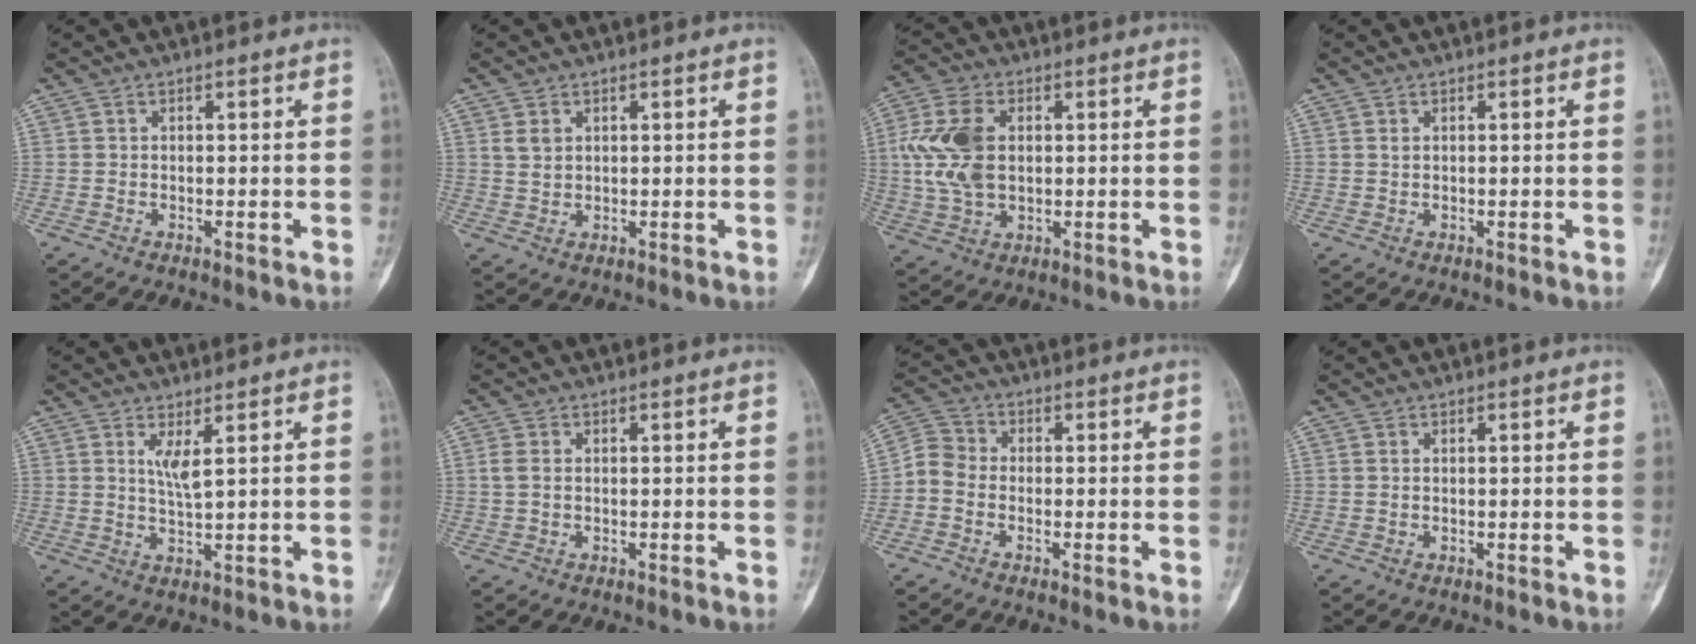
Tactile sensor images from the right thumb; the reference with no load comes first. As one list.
[{"total": 2.5, "force": [1.1, 1.8, 1.3], "torque": [-0.021, -0.004, 0.028]}, {"total": 11.9, "force": [1.5, 7.7, 8.9], "torque": [-0.189, 0.005, 0.032]}, {"total": 0.6, "force": [0.3, 0.4, 0.4], "torque": [-0.006, 0.004, 0.007]}, {"total": 3.2, "force": [1.5, 0.3, 2.8], "torque": [-0.057, -0.019, 0.034]}, {"total": 2.3, "force": [0.2, 1.6, 1.7], "torque": [-0.046, 0.002, 0.003]}, {"total": 4.6, "force": [-1.4, 3.8, 2.2], "torque": [-0.036, 0.014, -0.042]}, {"total": 0.5, "force": [0.2, 0.4, 0.3], "torque": [-0.009, 0.002, 0.004]}]